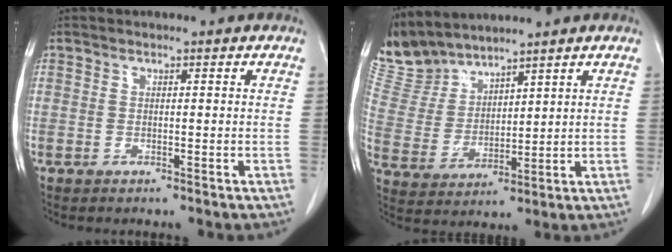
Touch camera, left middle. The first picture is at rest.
{"total": 8.5, "force": [8.4, 1.0, 0.7], "torque": [-0.037, 0.011, 0.194]}